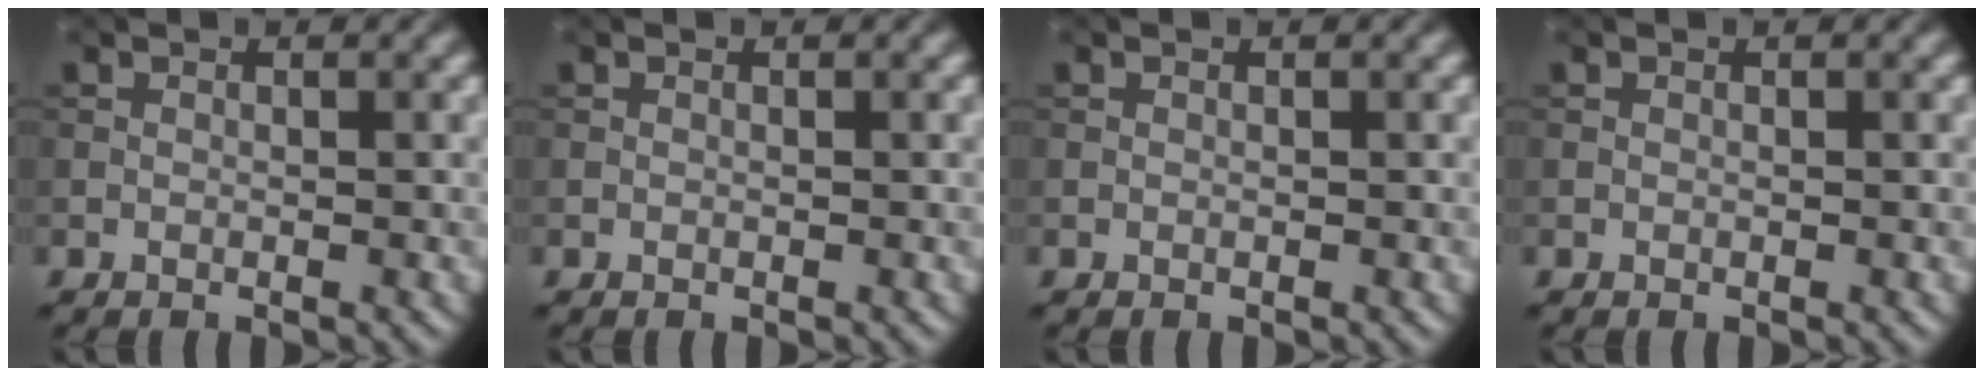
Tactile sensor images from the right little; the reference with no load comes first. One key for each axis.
{"total": 0.0}
{"total": 0.0}
{"total": 0.0}